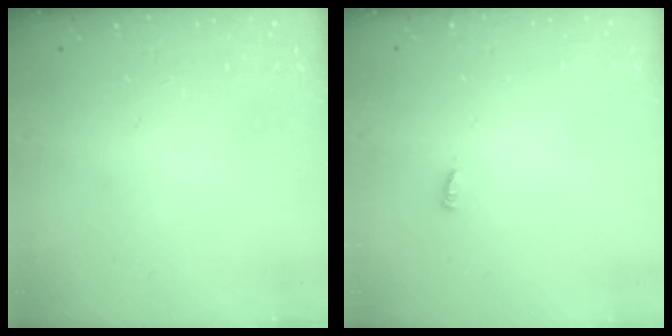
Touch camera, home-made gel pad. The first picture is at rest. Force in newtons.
{"total": 3.0, "press": 3.0, "slide": 0.0}